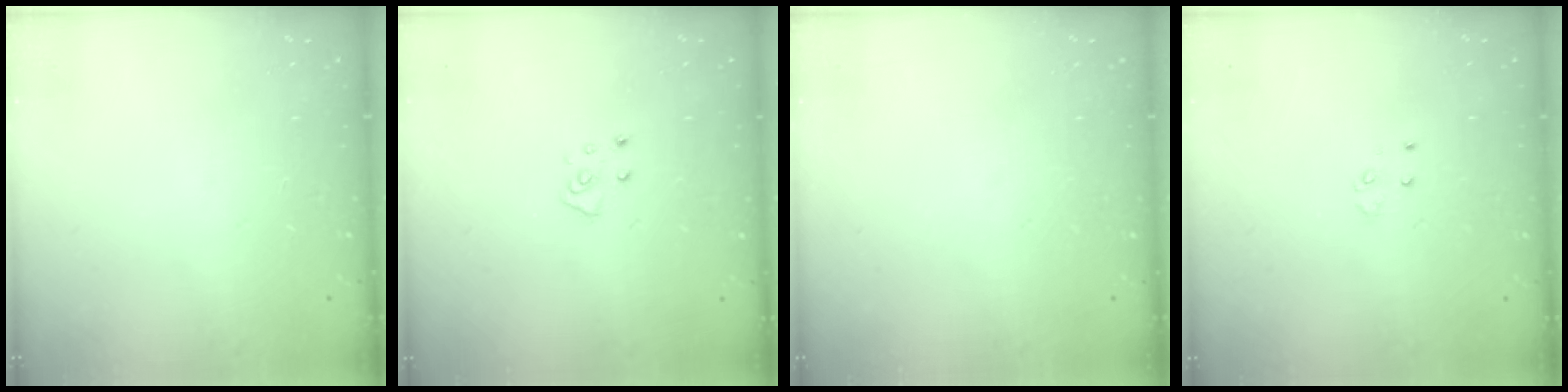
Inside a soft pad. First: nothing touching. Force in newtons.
{"total": 5.3, "press": 5.3, "slide": 0.5}
{"total": 0.0}
{"total": 3.1, "press": 3.1, "slide": 0.6}